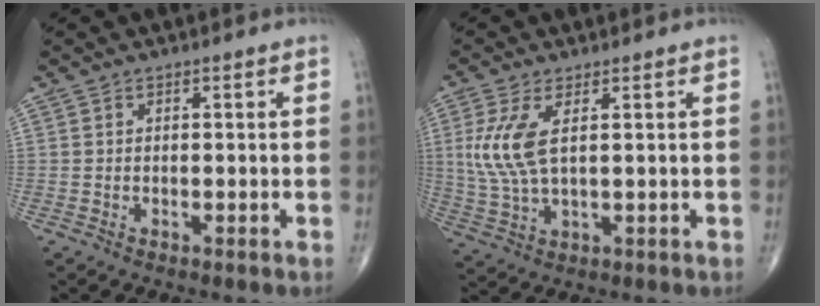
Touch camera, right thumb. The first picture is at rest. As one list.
[{"total": 8.3, "force": [2.0, 3.2, 7.4], "torque": [-0.183, -0.007, 0.048]}]